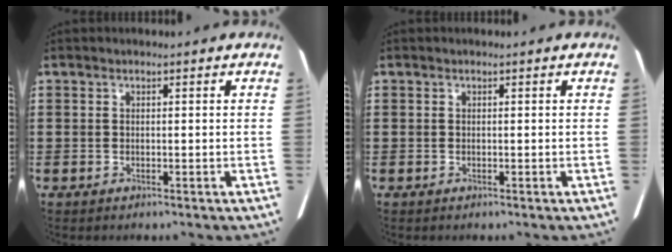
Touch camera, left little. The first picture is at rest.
{"total": 0.0}